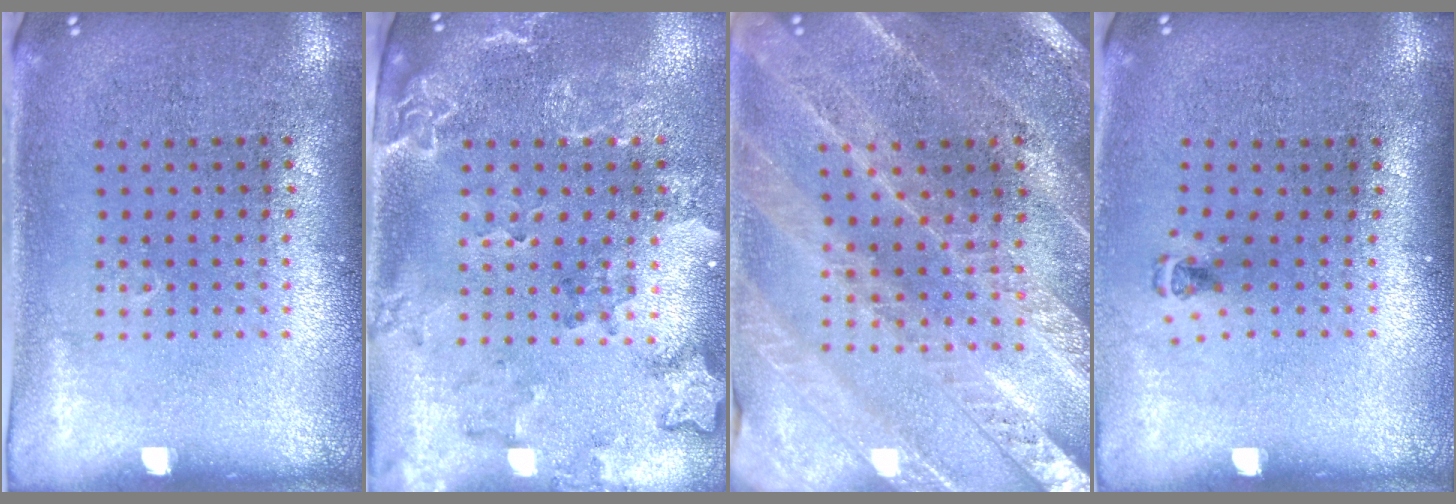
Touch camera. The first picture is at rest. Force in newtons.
{"total": 2.0, "press": 1.9, "slide": 0.7}
{"total": 2.3, "press": 2.3, "slide": 0.3}
{"total": 0.5, "press": 0.4, "slide": 0.3}